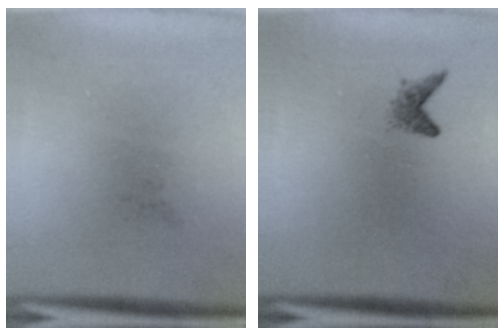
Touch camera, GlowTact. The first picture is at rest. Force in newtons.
{"total": 1.2}